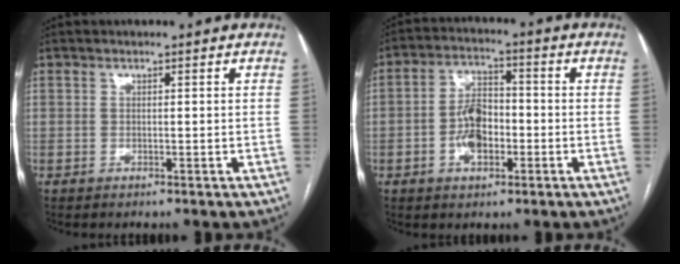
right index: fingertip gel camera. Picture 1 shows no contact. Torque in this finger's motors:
{"motor_torque": [1.35, -0.20, 0.54, 0.13]}